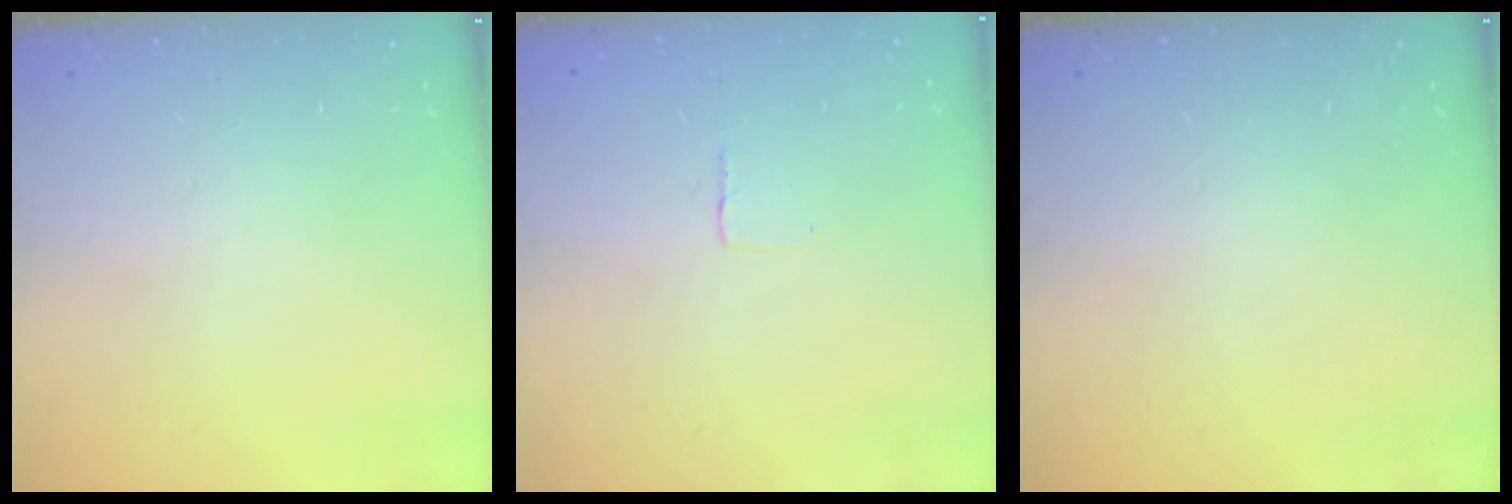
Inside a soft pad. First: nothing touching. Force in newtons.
{"total": 1.9, "press": 1.9, "slide": 0.1}
{"total": 0.0}